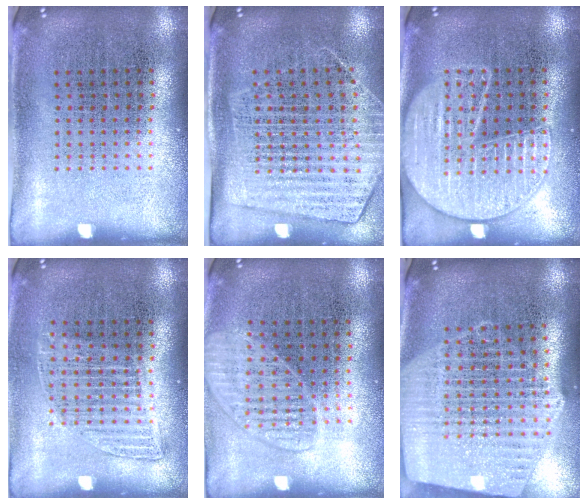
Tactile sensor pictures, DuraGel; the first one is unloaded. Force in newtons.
{"total": 1.8, "press": 1.5, "slide": 0.9}
{"total": 2.0, "press": 2.0, "slide": 0.2}
{"total": 1.1, "press": 1.0, "slide": 0.5}
{"total": 1.5, "press": 1.4, "slide": 0.5}
{"total": 2.7, "press": 2.3, "slide": 1.5}